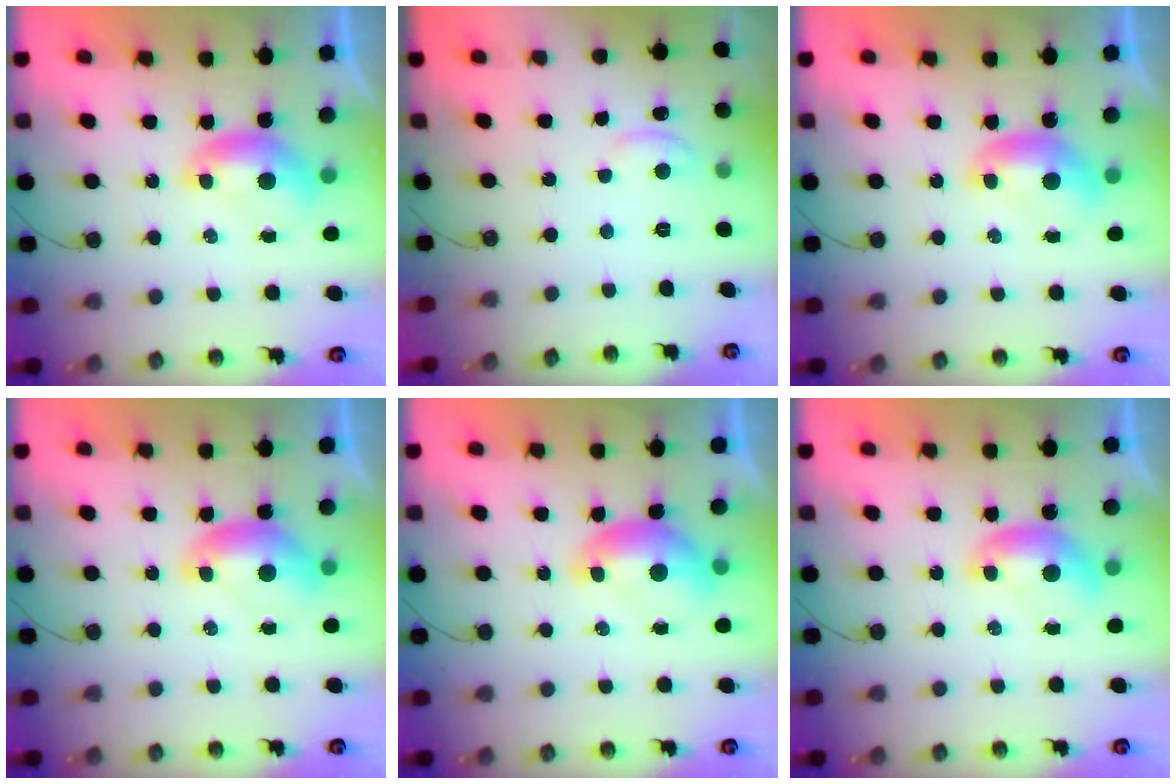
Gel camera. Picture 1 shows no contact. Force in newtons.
{"total": 2.6, "press": 2.6, "slide": 0.2}
{"total": 0.0}
{"total": 0.6, "press": 0.5, "slide": 0.3}
{"total": 0.8, "press": 0.3, "slide": 0.7}
{"total": 0.0}